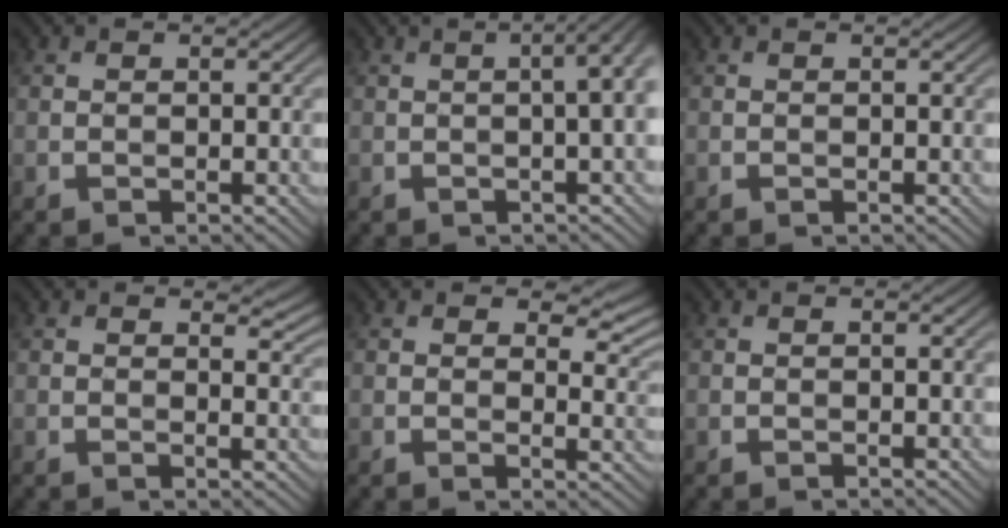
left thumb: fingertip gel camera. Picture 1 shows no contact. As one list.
[{"total": 6.9, "force": [0.2, 2.1, 6.5], "torque": [-0.066, 0.020, -0.006]}, {"total": 0.0}, {"total": 3.7, "force": [2.3, 1.7, 2.4], "torque": [-0.033, -0.006, 0.035]}, {"total": 5.3, "force": [2.9, 2.5, 3.7], "torque": [-0.050, -0.003, 0.042]}, {"total": 0.0}]